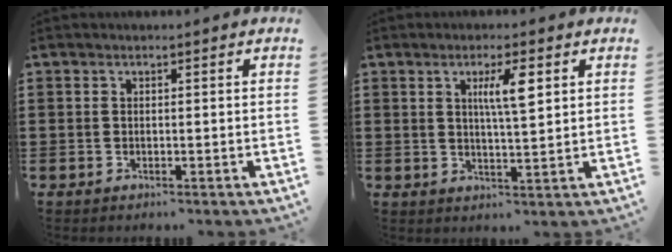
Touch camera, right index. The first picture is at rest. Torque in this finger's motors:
{"motor_torque": [0.91, 0.14, 0.19, 0.11]}